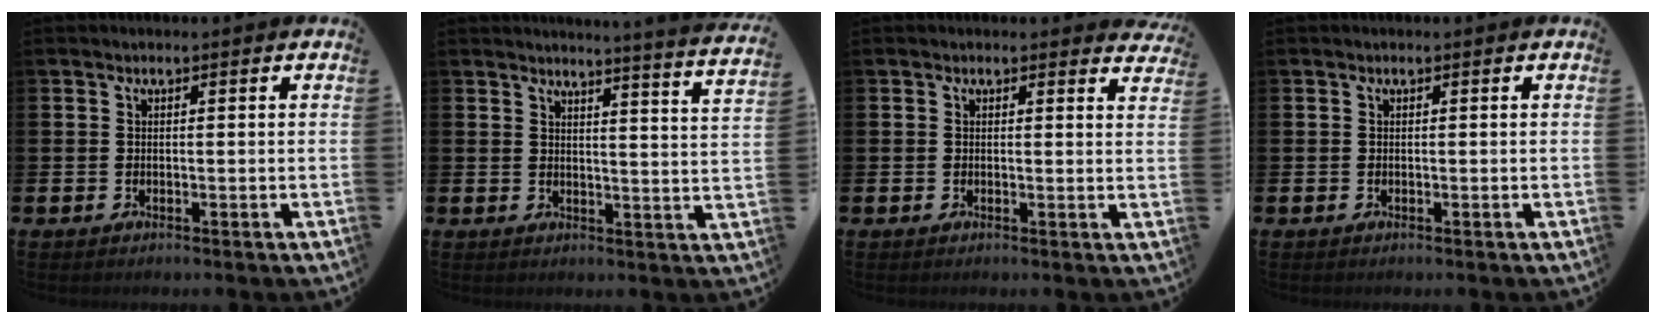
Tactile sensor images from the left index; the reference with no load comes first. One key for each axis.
{"total": 3.5, "fx": 3.4, "fy": -1.0, "fz": 0.5, "tx": -0.009, "ty": -0.039, "tz": 0.052}
{"total": 1.1, "fx": 1.1, "fy": 0.3, "fz": 0.1, "tx": 0.005, "ty": 0.000, "tz": 0.018}
{"total": 0.0}